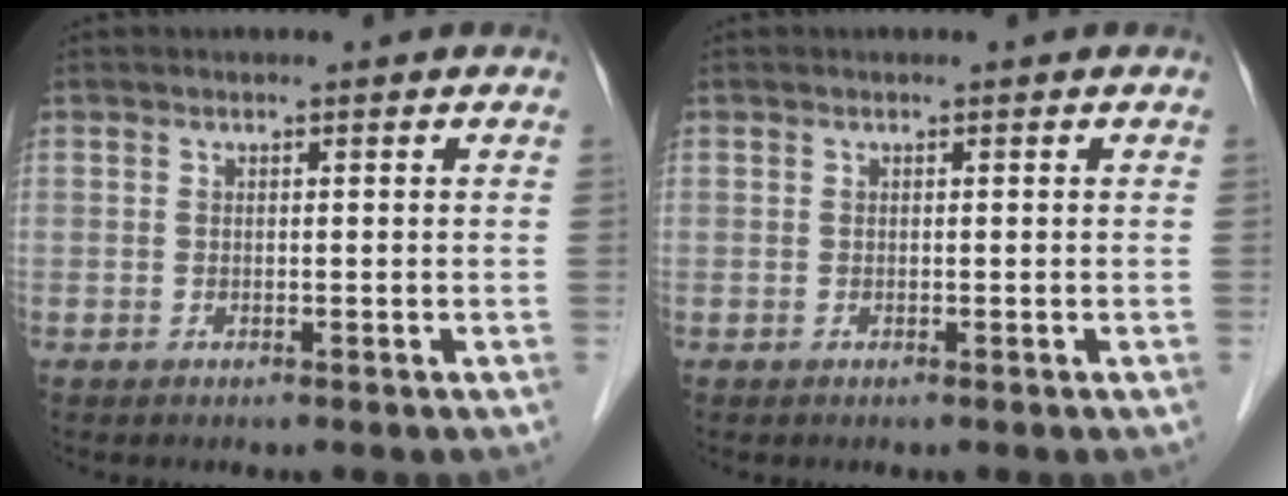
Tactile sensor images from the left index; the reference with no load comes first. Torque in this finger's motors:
{"motor_torque": [-0.04, 0.04, 0.00, 0.00]}